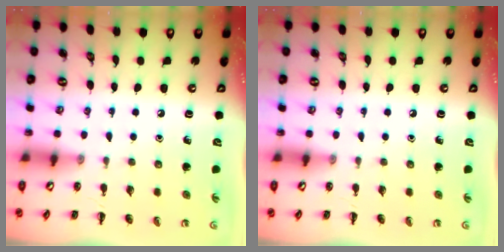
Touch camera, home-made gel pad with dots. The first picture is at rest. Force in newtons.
{"total": 0.0}